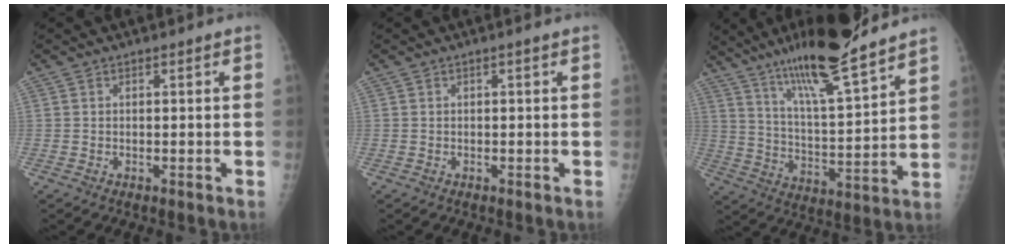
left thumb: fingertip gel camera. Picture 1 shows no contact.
{"total": 0.0}
{"total": 18.0, "force": [13.7, 2.3, 11.4], "torque": [-0.174, -0.075, 0.236]}